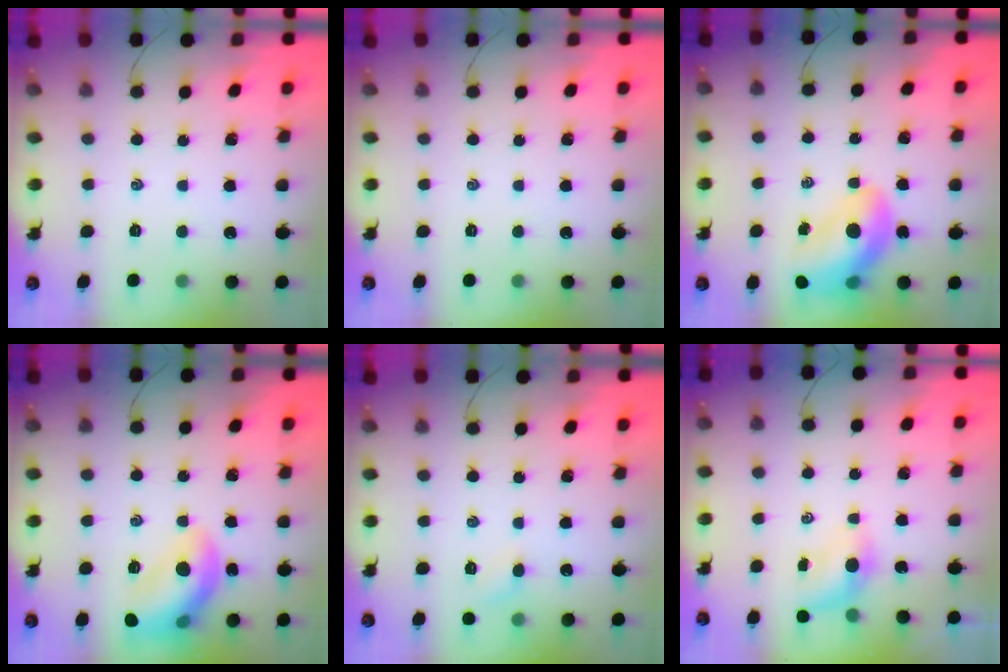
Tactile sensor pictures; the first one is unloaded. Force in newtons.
{"total": 0.0}
{"total": 14.5, "press": 13.9, "slide": 4.2}
{"total": 14.3, "press": 14.3, "slide": 1.1}
{"total": 4.8, "press": 4.6, "slide": 1.3}
{"total": 3.8, "press": 3.7, "slide": 0.8}